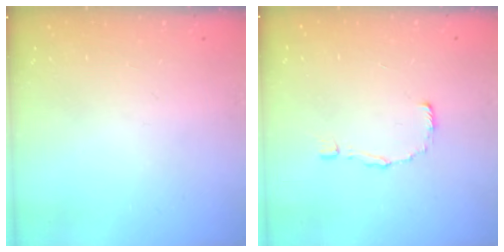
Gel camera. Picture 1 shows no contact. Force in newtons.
{"total": 4.9, "press": 4.9, "slide": 0.4}